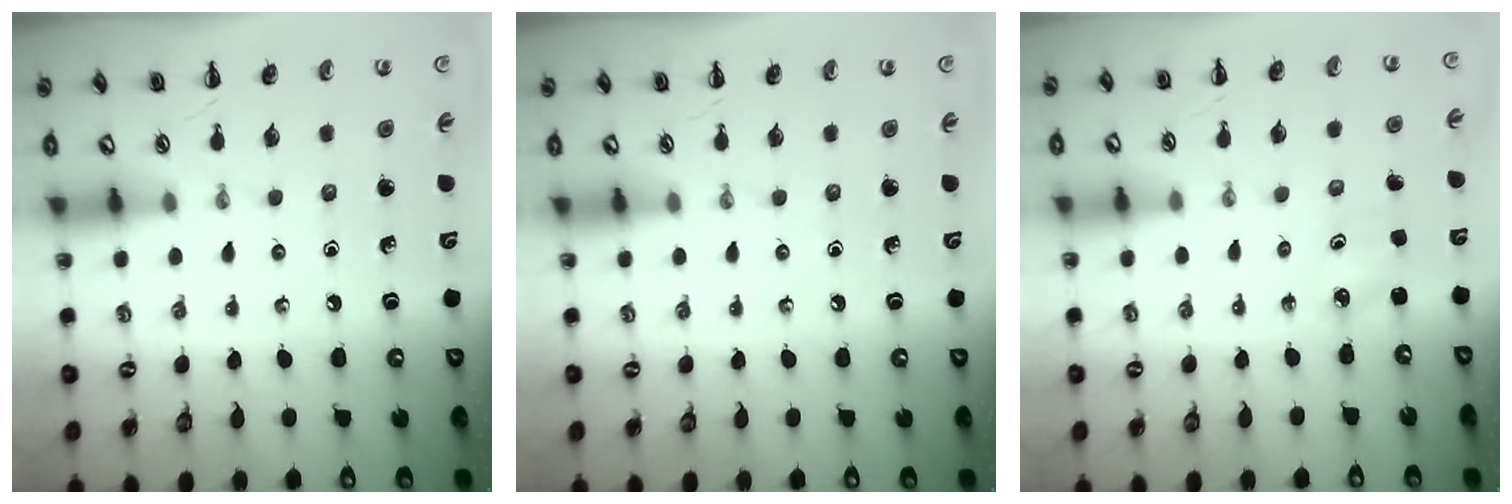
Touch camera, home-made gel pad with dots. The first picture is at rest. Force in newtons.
{"total": 0.0}
{"total": 1.7, "press": 1.7, "slide": 0.2}